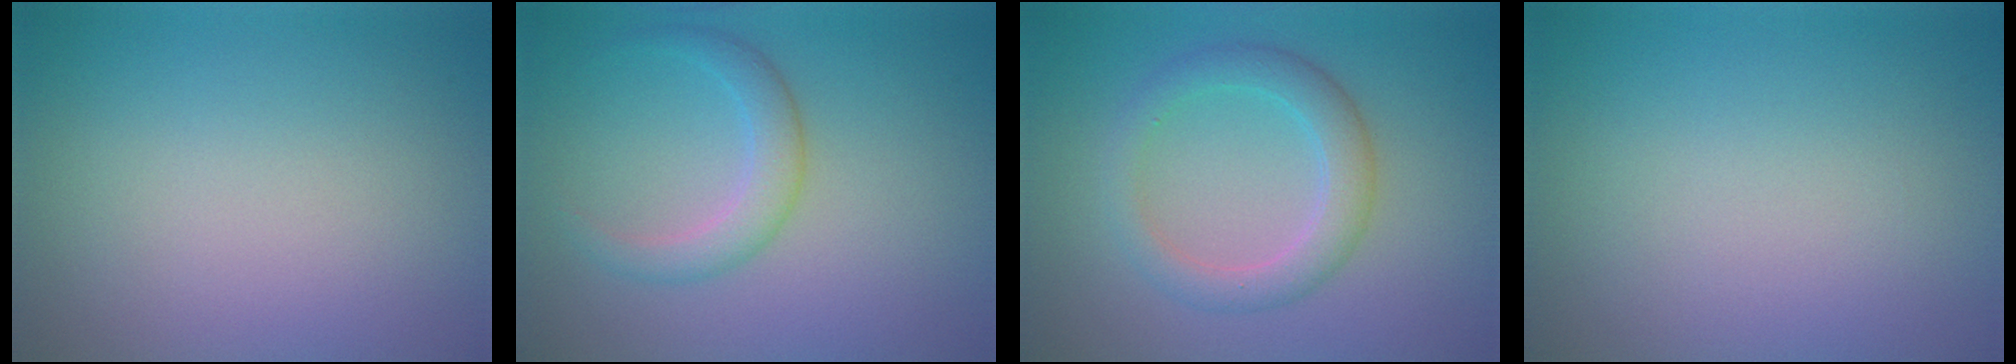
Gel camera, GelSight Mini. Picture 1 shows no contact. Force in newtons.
{"total": 2.6, "press": 2.6, "slide": 0.1}
{"total": 3.4, "press": 3.4, "slide": 0.2}
{"total": 0.0}